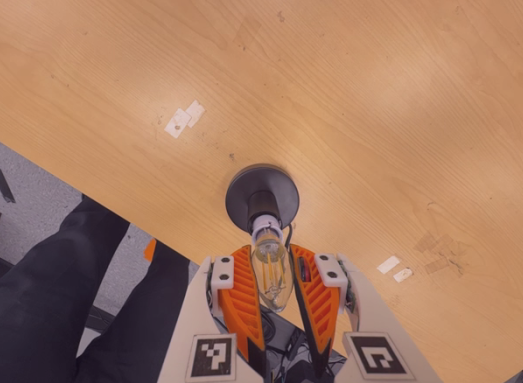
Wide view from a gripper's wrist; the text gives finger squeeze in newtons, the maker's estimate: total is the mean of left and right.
{"total": 13.4, "left": 14.6, "right": 12.2}